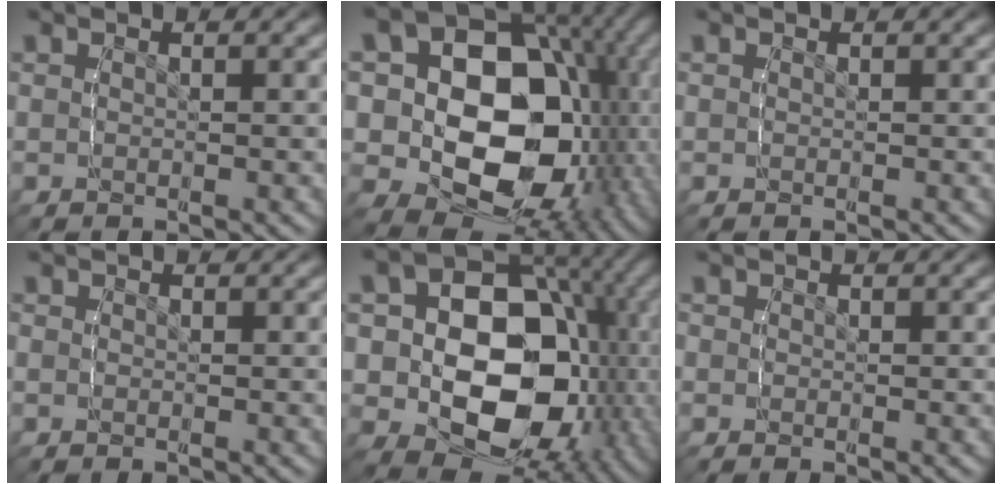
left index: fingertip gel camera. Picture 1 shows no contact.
{"total": 26.2, "force": [-3.2, 22.0, 13.8], "torque": [-0.298, -0.085, -0.052]}
{"total": 2.5, "force": [-0.8, 0.0, -2.4], "torque": [0.023, -0.003, -0.023]}
{"total": 2.9, "force": [-1.3, 0.3, -2.6], "torque": [0.023, -0.005, -0.033]}
{"total": 23.5, "force": [-3.2, 20.0, 11.8], "torque": [-0.263, -0.082, -0.050]}
{"total": 3.2, "force": [-1.5, 0.8, -2.8], "torque": [0.023, -0.009, -0.037]}